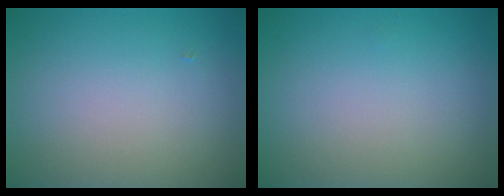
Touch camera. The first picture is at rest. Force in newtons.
{"total": 0.0}